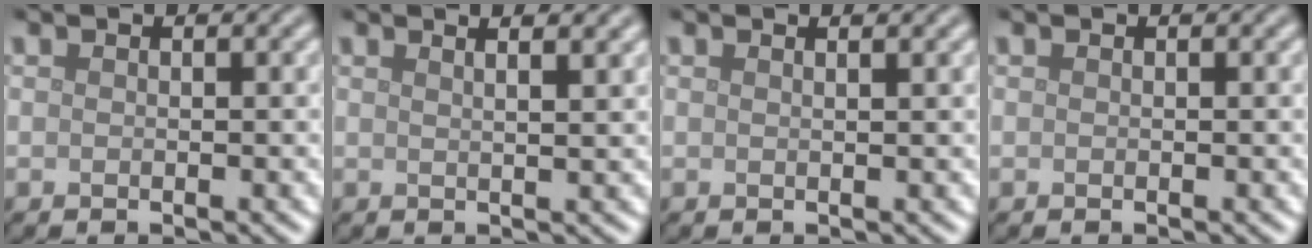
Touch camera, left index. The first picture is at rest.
{"total": 4.4, "force": [2.8, 1.9, 2.8], "torque": [-0.005, 0.033, 0.000]}
{"total": 1.4, "force": [0.8, 0.5, 0.9], "torque": [-0.007, 0.003, -0.002]}
{"total": 0.0}